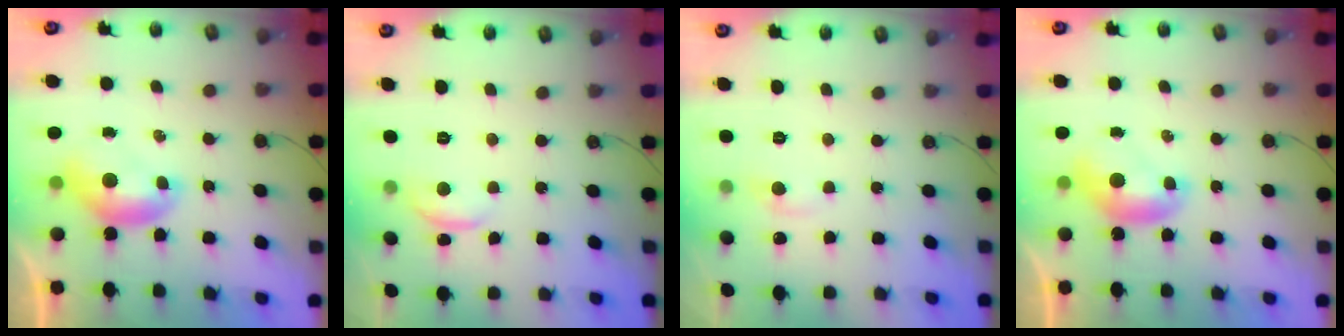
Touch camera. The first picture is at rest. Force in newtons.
{"total": 1.2, "press": 1.1, "slide": 0.6}
{"total": 0.8, "press": 0.4, "slide": 0.6}
{"total": 0.0}